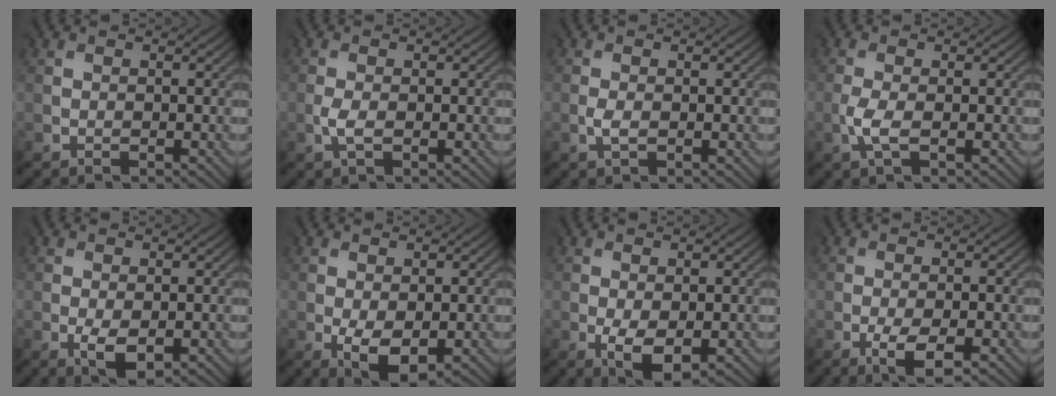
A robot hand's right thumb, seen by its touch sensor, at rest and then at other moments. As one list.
[{"total": 1.2, "force": [-0.6, 0.3, 1.0], "torque": [-0.030, -0.001, -0.014]}, {"total": 0.8, "force": [-0.4, 0.3, 0.6], "torque": [-0.018, 0.000, -0.007]}, {"total": 2.1, "force": [-0.9, 0.5, 1.8], "torque": [-0.053, -0.001, -0.023]}, {"total": 3.0, "force": [-1.2, 1.4, 2.4], "torque": [-0.055, -0.007, -0.017]}, {"total": 4.7, "force": [-1.4, 2.5, 3.7], "torque": [-0.085, -0.015, -0.017]}, {"total": 4.3, "force": [-1.5, 2.1, 3.4], "torque": [-0.079, -0.010, -0.021]}, {"total": 4.2, "force": [-2.6, 1.0, 3.2], "torque": [-0.065, -0.005, -0.047]}]